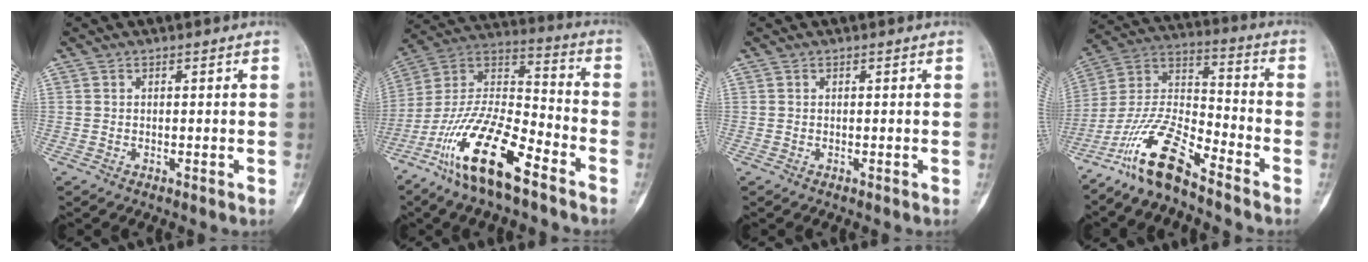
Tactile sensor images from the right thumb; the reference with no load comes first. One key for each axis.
{"total": 19.4, "fx": -11.6, "fy": 6.0, "fz": 14.3, "tx": -0.279, "ty": 0.067, "tz": -0.222}
{"total": 0.0}
{"total": 13.7, "fx": -10.3, "fy": 3.2, "fz": 8.5, "tx": -0.172, "ty": 0.074, "tz": -0.205}